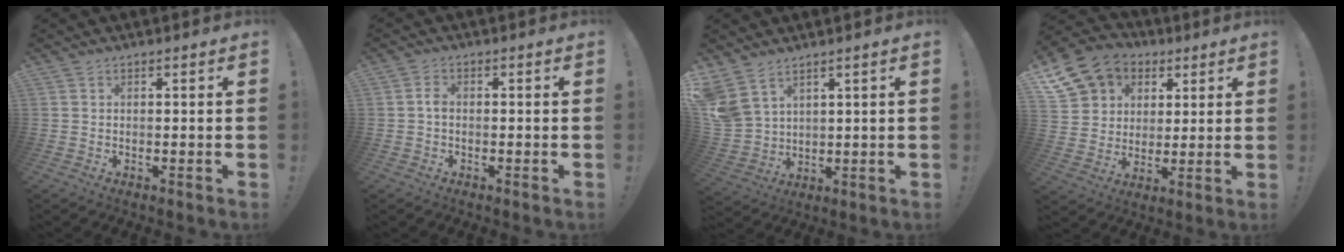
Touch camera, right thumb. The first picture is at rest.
{"total": 2.1, "force": [-0.5, 1.4, 1.5], "torque": [-0.034, 0.010, -0.010]}
{"total": 8.2, "force": [5.8, 4.5, 3.7], "torque": [-0.085, -0.031, 0.119]}
{"total": 13.0, "force": [6.3, 10.7, 3.9], "torque": [-0.052, -0.037, 0.133]}